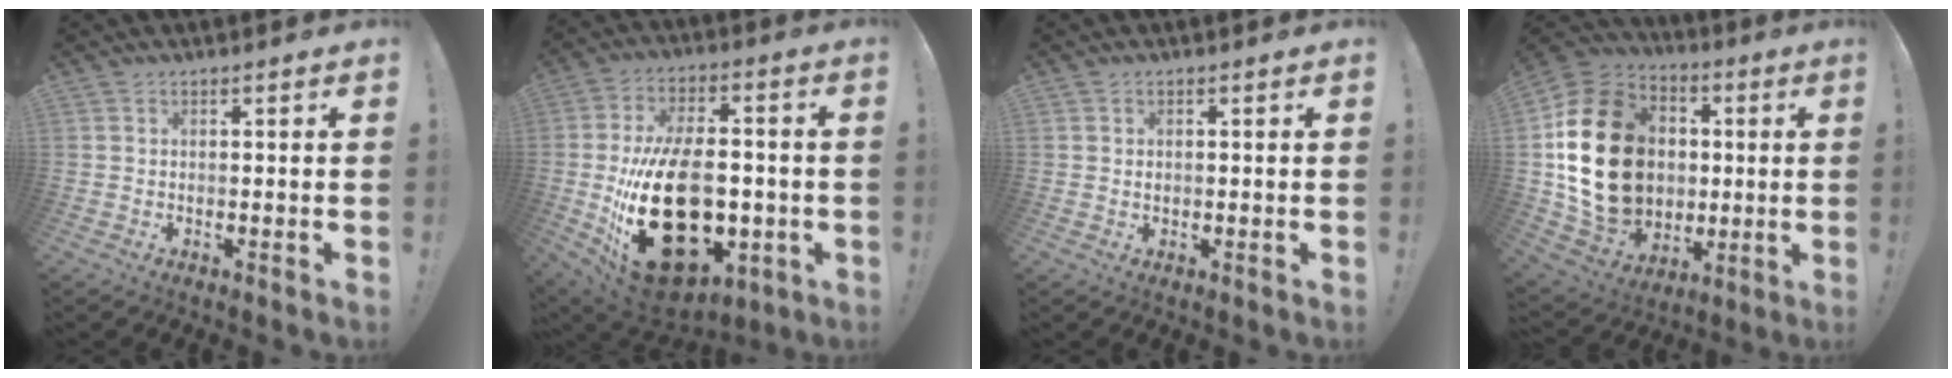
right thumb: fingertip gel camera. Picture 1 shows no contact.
{"total": 31.3, "force": [-5.8, 19.0, 24.2], "torque": [-0.435, 0.028, -0.072]}
{"total": 0.6, "force": [0.2, 0.6, -0.1], "torque": [0.009, -0.001, 0.003]}
{"total": 26.2, "force": [1.9, 20.5, 16.2], "torque": [-0.288, 0.001, 0.081]}